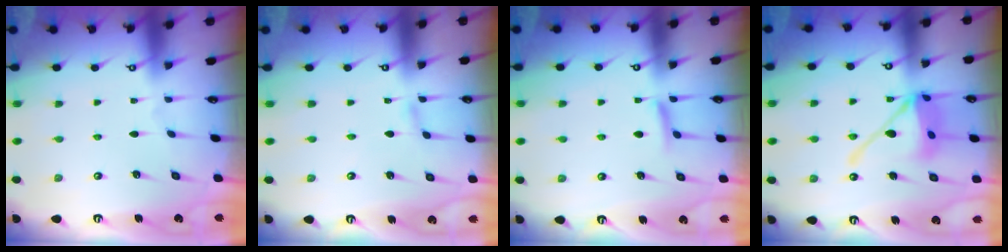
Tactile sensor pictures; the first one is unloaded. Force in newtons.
{"total": 2.8, "press": 2.8, "slide": 0.3}
{"total": 6.9, "press": 6.8, "slide": 0.8}
{"total": 14.8, "press": 14.6, "slide": 1.9}